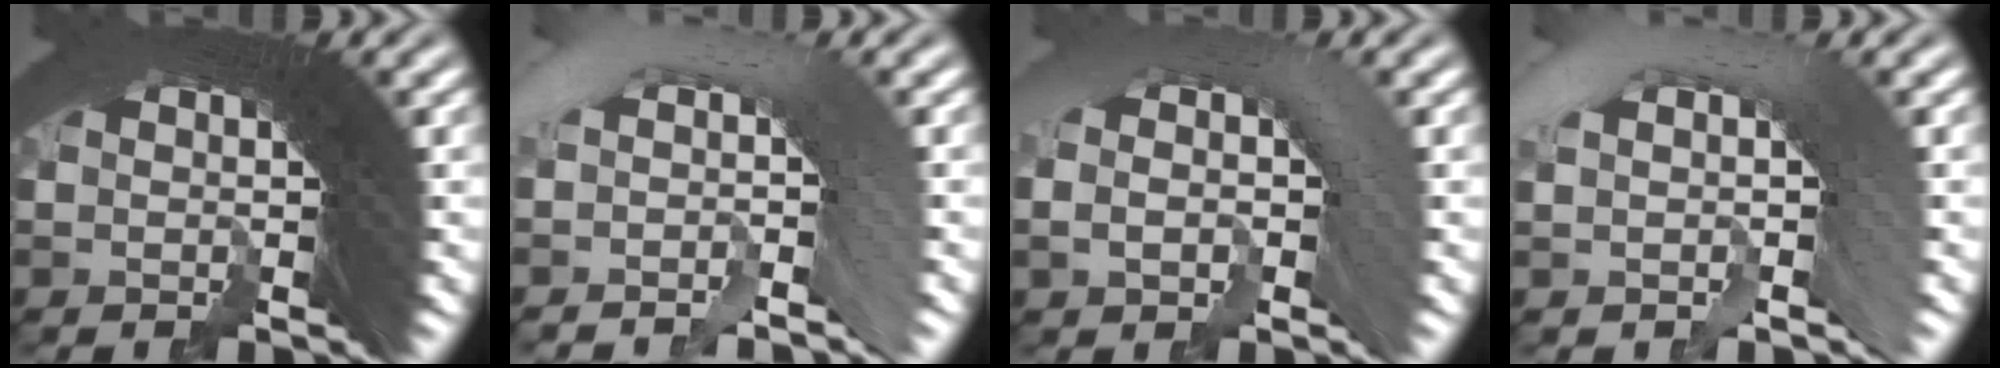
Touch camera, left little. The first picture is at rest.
{"total": 2.9, "force": [-0.6, 1.2, 2.6], "torque": [-0.030, 0.025, -0.017]}
{"total": 1.7, "force": [0.1, 1.0, 1.4], "torque": [-0.011, 0.020, -0.005]}
{"total": 2.8, "force": [0.3, 1.2, 2.5], "torque": [-0.031, 0.036, 0.000]}